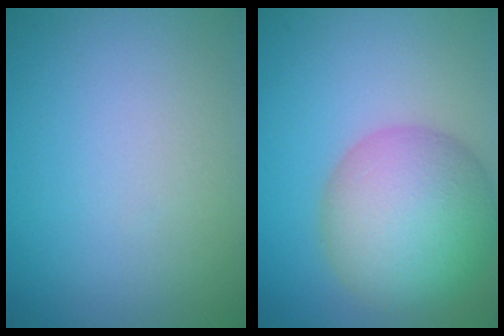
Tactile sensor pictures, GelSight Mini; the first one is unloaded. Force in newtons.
{"total": 9.2, "press": 9.2, "slide": 0.5}